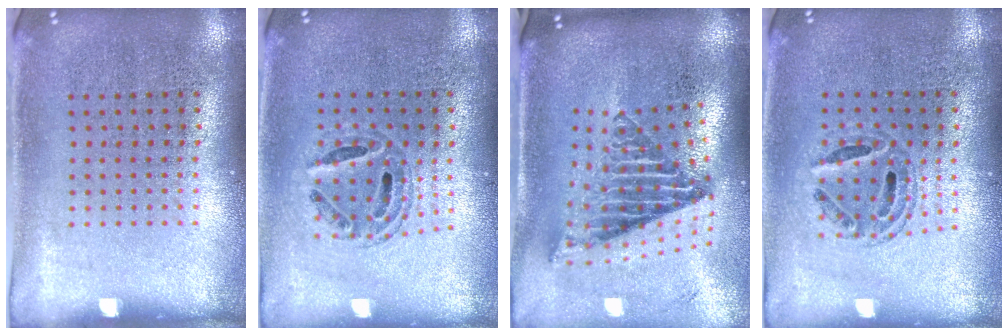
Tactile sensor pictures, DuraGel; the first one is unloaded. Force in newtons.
{"total": 0.7, "press": 0.7, "slide": 0.3}
{"total": 2.7, "press": 1.7, "slide": 2.0}
{"total": 0.8, "press": 0.8, "slide": 0.1}